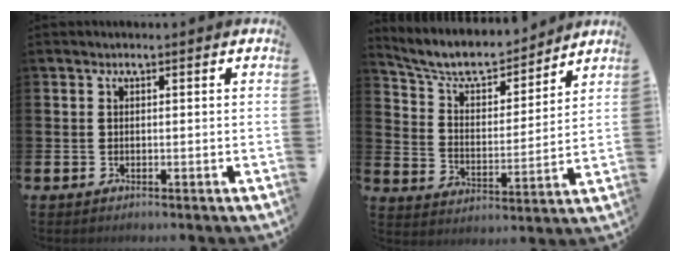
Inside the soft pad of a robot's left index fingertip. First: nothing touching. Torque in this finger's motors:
{"motor_torque": [-0.23, -0.65, 0.48, 0.11]}